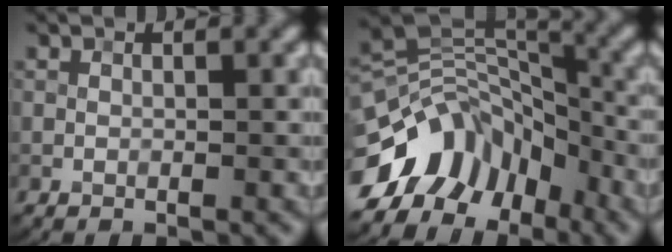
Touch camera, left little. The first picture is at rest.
{"total": 11.5, "force": [-6.2, 7.5, 6.1], "torque": [-0.116, 0.006, -0.113]}